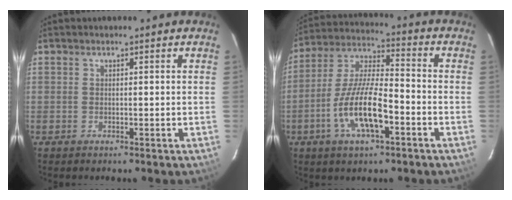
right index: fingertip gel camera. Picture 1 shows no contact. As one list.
[{"total": 13.3, "force": [-5.4, 4.1, 11.5], "torque": [-0.239, -0.005, -0.102]}]